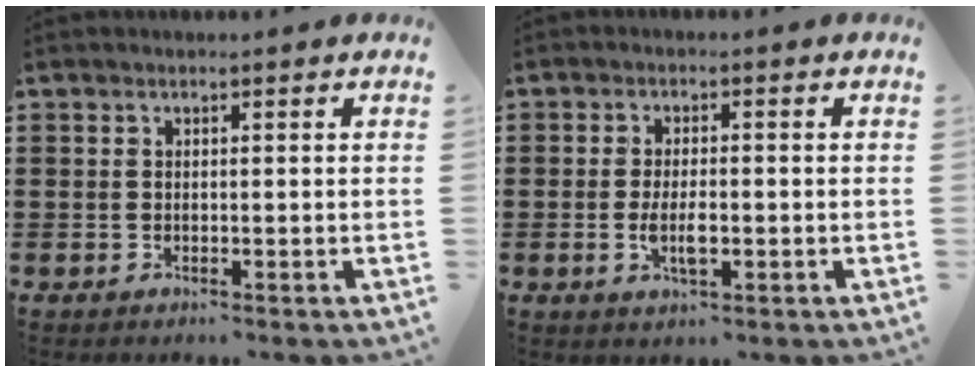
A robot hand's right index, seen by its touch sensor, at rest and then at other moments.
{"total": 4.5, "force": [-1.0, 1.6, 4.1], "torque": [-0.069, -0.003, -0.020]}